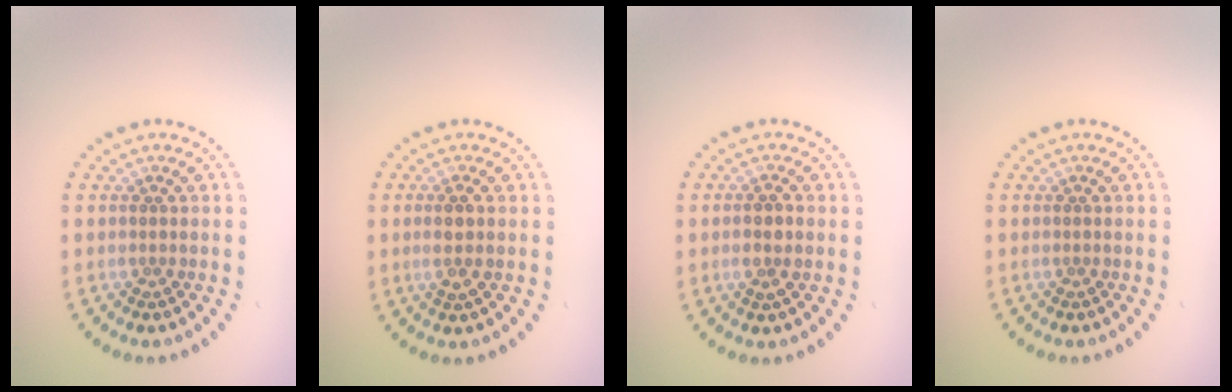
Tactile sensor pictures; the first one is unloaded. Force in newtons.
{"total": 1.5, "press": 1.3, "slide": 0.8}
{"total": 1.4, "press": 1.4, "slide": 0.4}
{"total": 0.0}